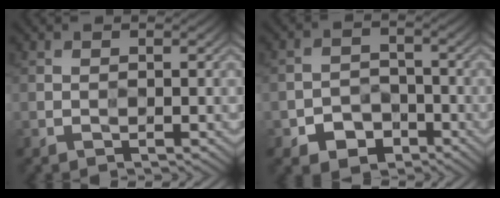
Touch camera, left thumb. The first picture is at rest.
{"total": 4.5, "force": [-2.6, 3.1, 1.9], "torque": [-0.032, -0.003, -0.052]}